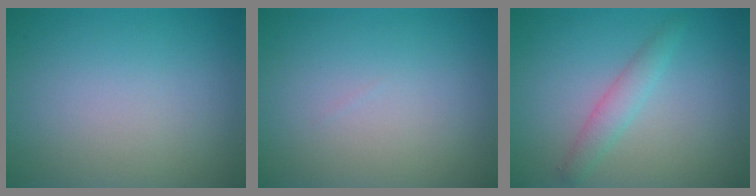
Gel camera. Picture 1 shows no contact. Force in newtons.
{"total": 0.0}
{"total": 2.0, "press": 2.0, "slide": 0.1}